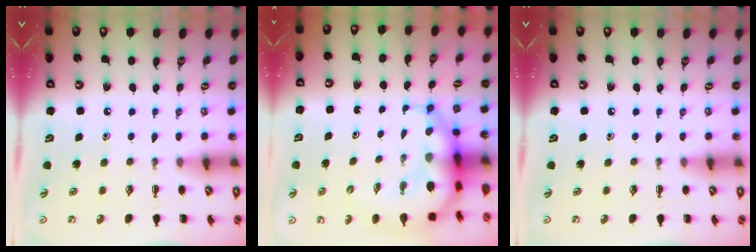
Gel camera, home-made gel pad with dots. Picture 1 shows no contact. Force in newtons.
{"total": 8.8, "press": 8.5, "slide": 2.2}
{"total": 0.0}